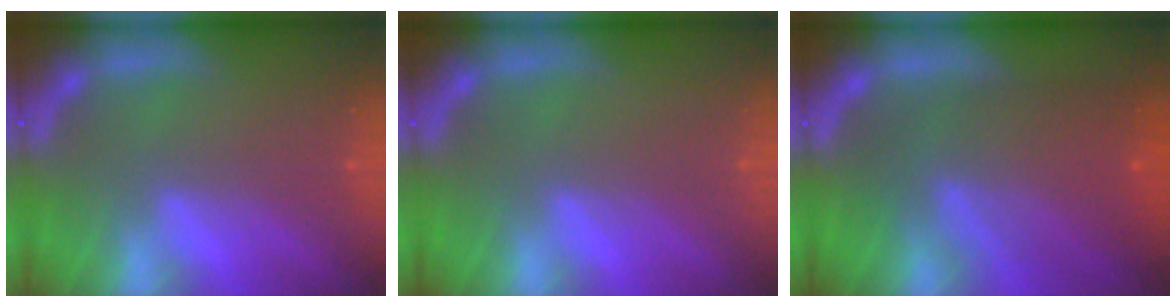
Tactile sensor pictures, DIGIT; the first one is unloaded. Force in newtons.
{"total": 0.0}
{"total": 8.6}